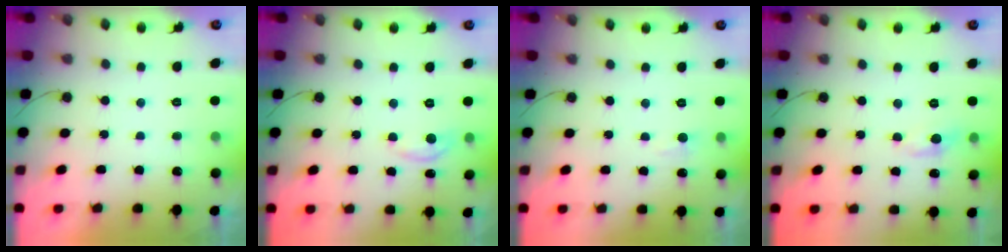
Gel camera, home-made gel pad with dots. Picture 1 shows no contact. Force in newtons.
{"total": 5.1, "press": 5.0, "slide": 0.7}
{"total": 4.2, "press": 4.2, "slide": 0.5}
{"total": 4.8, "press": 4.8, "slide": 0.6}